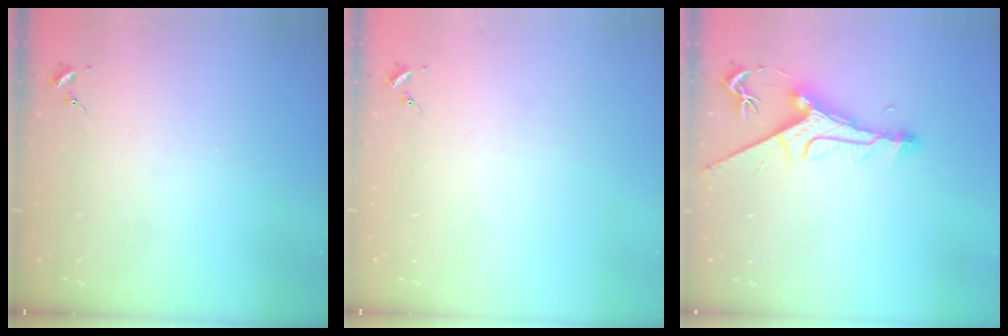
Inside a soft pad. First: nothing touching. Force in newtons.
{"total": 0.0}
{"total": 10.5, "press": 10.5, "slide": 0.8}